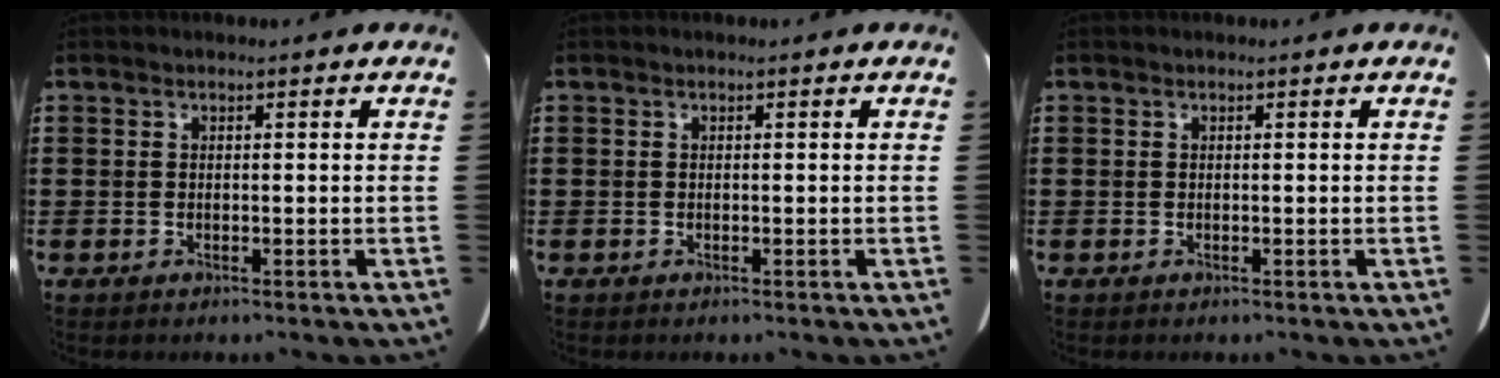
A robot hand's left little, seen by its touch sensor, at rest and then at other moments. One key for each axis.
{"total": 0.0}
{"total": 0.0}